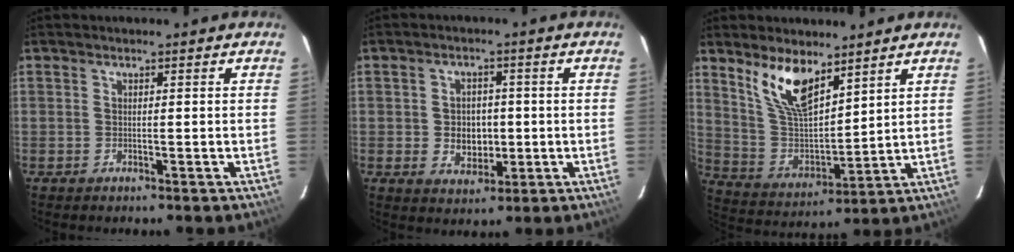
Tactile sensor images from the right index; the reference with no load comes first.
{"total": 5.7, "force": [-0.5, 4.6, 3.3], "torque": [-0.063, 0.004, 0.000]}
{"total": 11.8, "force": [7.9, 4.5, 7.6], "torque": [-0.148, 0.000, 0.165]}